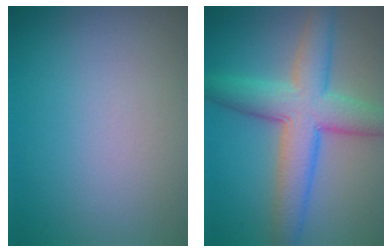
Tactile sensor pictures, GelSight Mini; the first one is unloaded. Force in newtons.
{"total": 7.6, "press": 7.6, "slide": 0.2}